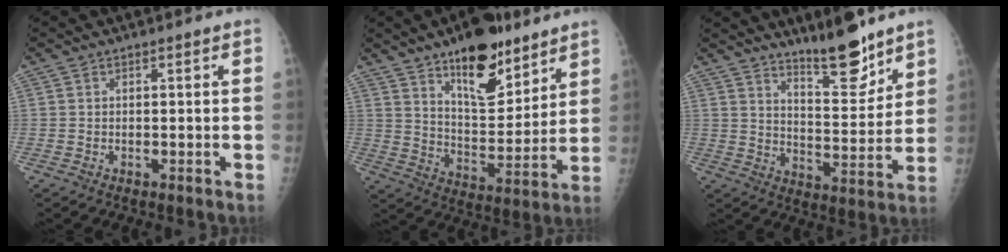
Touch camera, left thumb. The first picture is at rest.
{"total": 16.8, "force": [11.0, 7.0, 10.6], "torque": [-0.120, -0.073, 0.183]}
{"total": 11.6, "force": [9.3, 2.8, 6.4], "torque": [-0.074, -0.080, 0.154]}